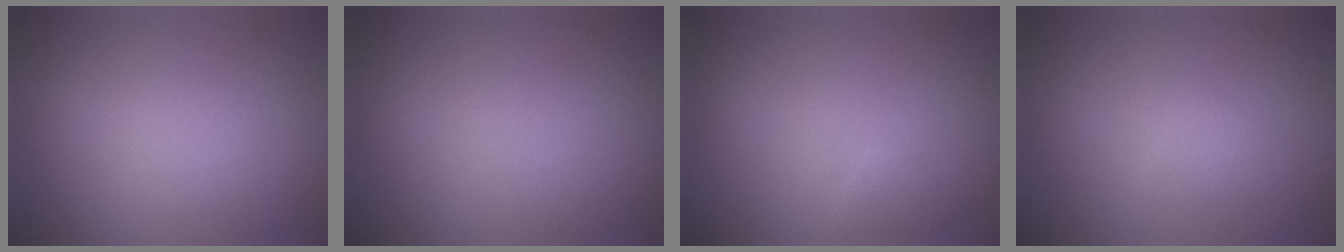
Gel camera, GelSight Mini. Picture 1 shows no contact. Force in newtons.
{"total": 0.0}
{"total": 0.7, "press": 0.7, "slide": 0.0}
{"total": 0.8, "press": 0.8, "slide": 0.0}